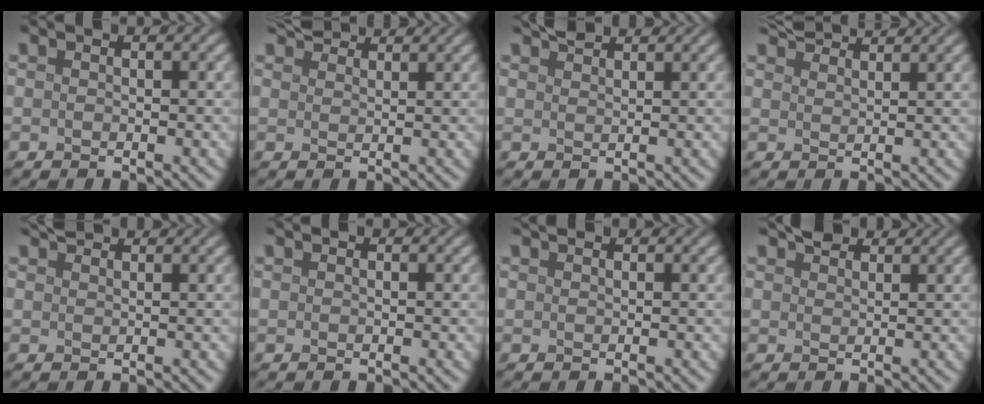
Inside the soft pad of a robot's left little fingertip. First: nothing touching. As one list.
[{"total": 3.0, "force": [2.8, 0.5, 0.7], "torque": [-0.011, 0.007, 0.048]}, {"total": 2.1, "force": [2.0, 0.2, 0.5], "torque": [-0.006, 0.009, 0.039]}, {"total": 3.6, "force": [3.5, 0.4, 0.9], "torque": [-0.012, 0.009, 0.060]}, {"total": 1.7, "force": [1.7, 0.1, 0.4], "torque": [-0.007, 0.006, 0.029]}, {"total": 0.0}, {"total": 0.8, "force": [0.8, 0.1, 0.2], "torque": [-0.005, 0.002, 0.012]}, {"total": 2.4, "force": [2.1, 0.9, 0.7], "torque": [-0.008, 0.008, 0.039]}]